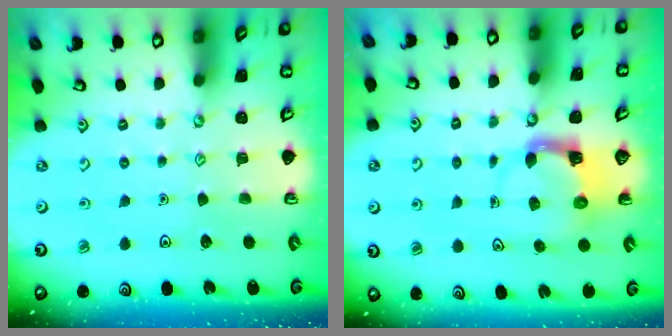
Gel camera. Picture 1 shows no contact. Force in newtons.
{"total": 3.9, "press": 3.8, "slide": 0.7}